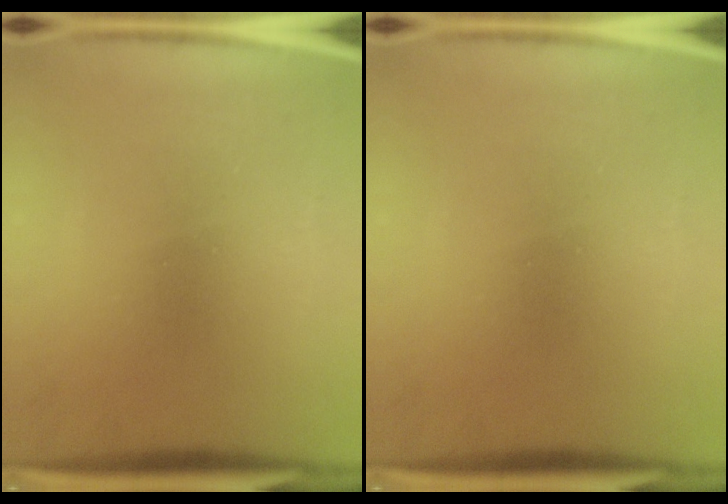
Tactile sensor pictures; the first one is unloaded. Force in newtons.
{"total": 0.0}